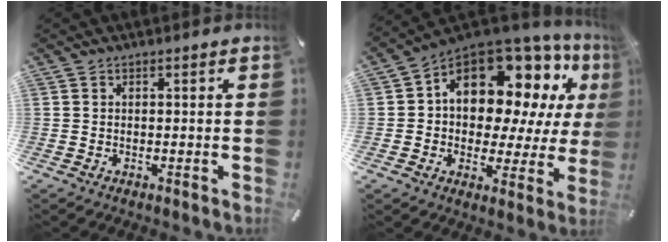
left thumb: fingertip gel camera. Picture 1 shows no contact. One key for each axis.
{"total": 15.1, "fx": 7.2, "fy": 10.0, "fz": 8.7, "tx": -0.133, "ty": -0.058, "tz": 0.124}